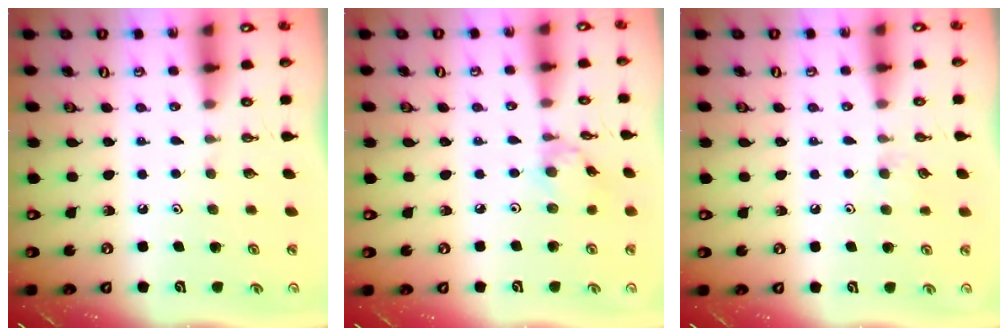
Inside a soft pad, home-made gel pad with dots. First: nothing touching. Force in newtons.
{"total": 2.1, "press": 2.1, "slide": 0.2}
{"total": 3.5, "press": 3.4, "slide": 0.6}